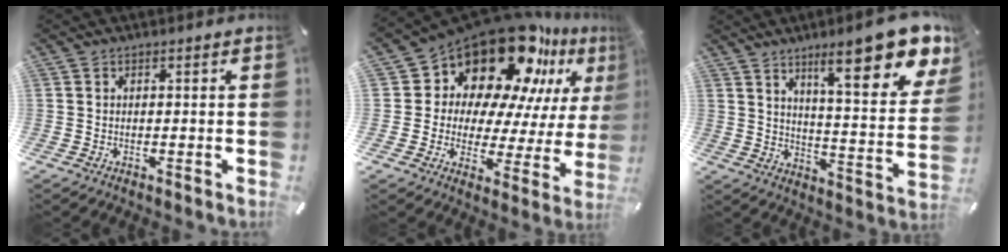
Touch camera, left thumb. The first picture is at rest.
{"total": 21.3, "force": [16.2, 10.9, 8.5], "torque": [-0.146, -0.129, 0.284]}
{"total": 18.6, "force": [12.2, 5.3, 13.0], "torque": [-0.181, -0.087, 0.193]}